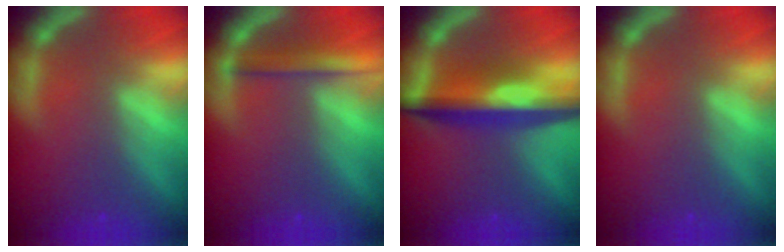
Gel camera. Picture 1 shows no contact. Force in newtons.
{"total": 2.9}
{"total": 8.1}
{"total": 0.0}